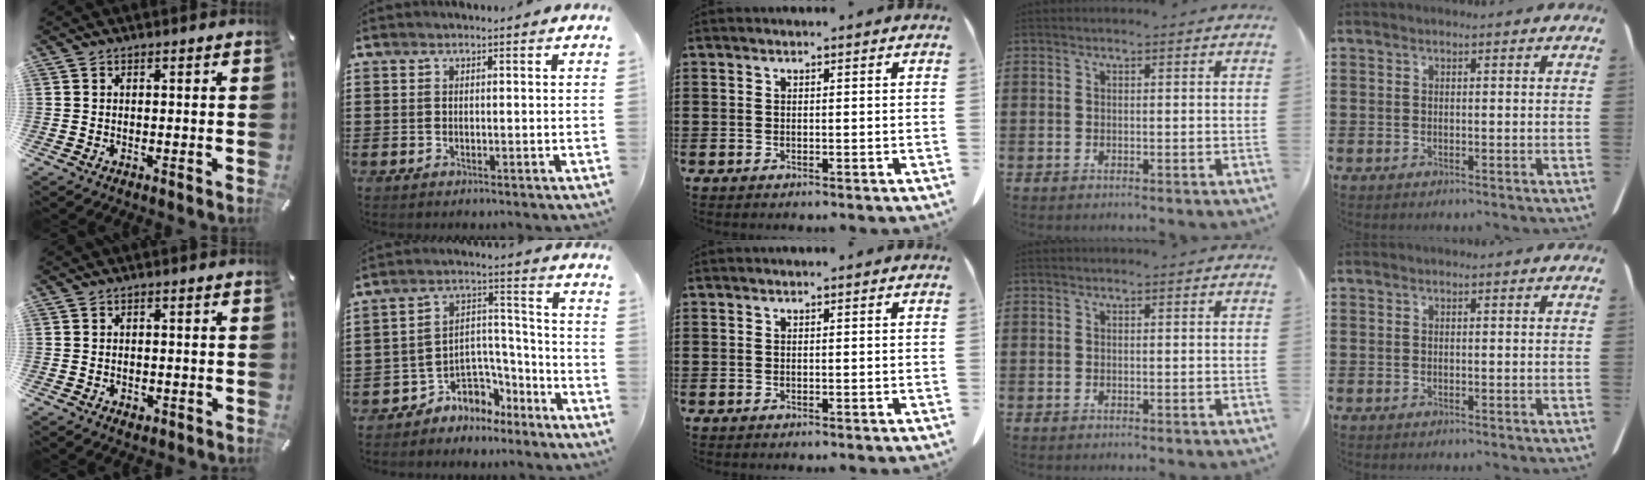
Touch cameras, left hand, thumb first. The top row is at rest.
{"thumb": {"total": 1.4, "force": [-0.5, 1.0, 0.9], "torque": [-0.017, 0.003, -0.011]}, "index": {"total": 6.0, "force": [-4.9, 3.4, 0.7], "torque": [-0.017, 0.014, -0.094]}}